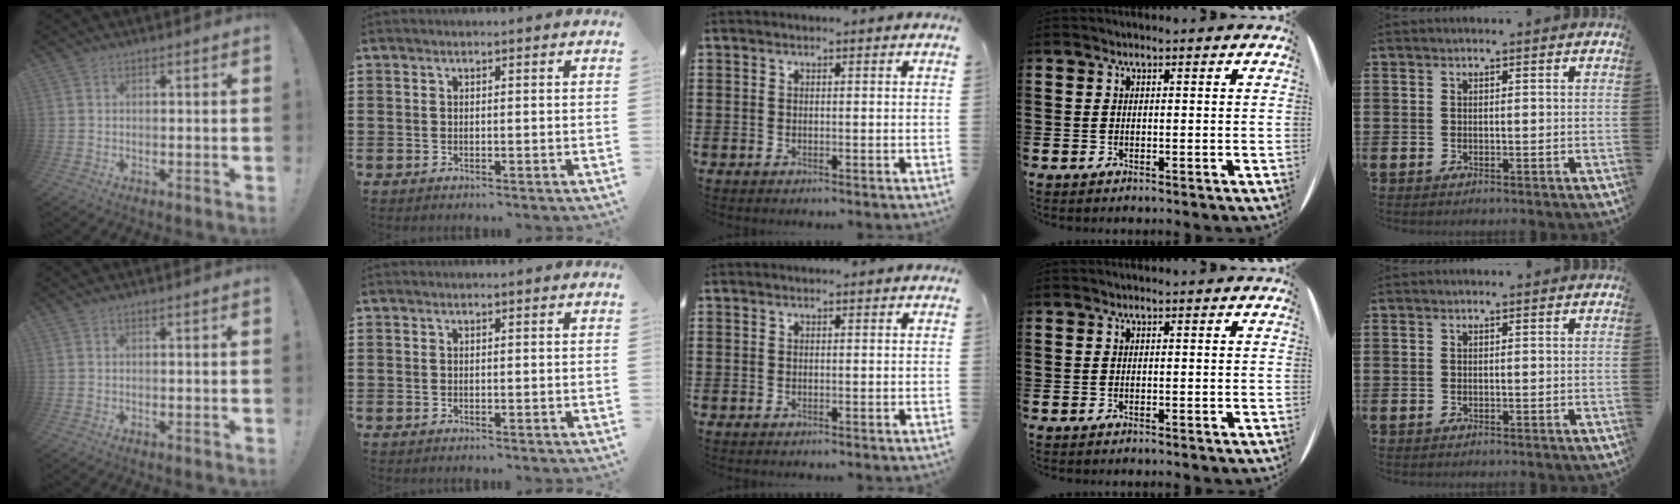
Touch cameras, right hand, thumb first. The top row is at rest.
{}